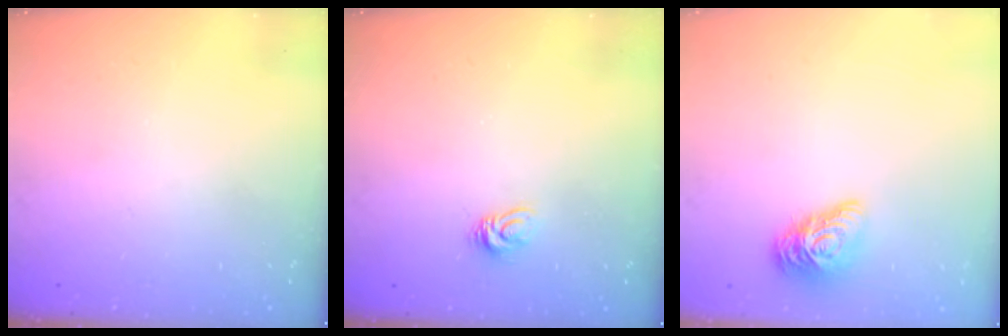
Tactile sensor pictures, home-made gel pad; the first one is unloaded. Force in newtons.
{"total": 3.8, "press": 3.8, "slide": 0.2}
{"total": 11.5, "press": 11.5, "slide": 0.4}